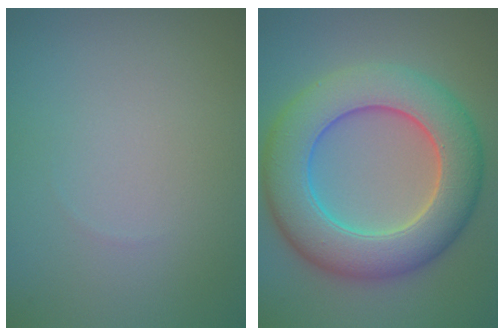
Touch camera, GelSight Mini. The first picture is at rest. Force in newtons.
{"total": 9.7, "press": 9.7, "slide": 0.1}